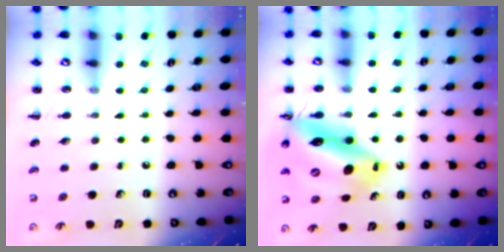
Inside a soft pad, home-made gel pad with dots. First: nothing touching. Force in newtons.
{"total": 18.2, "press": 17.4, "slide": 5.3}